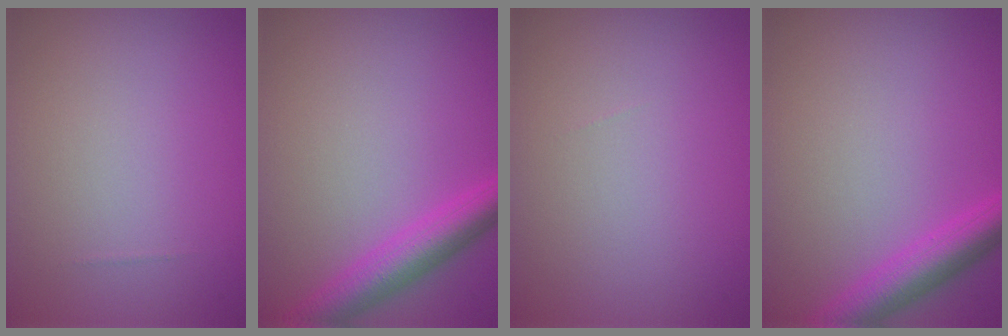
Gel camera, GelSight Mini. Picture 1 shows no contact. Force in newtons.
{"total": 4.1, "press": 4.1, "slide": 0.2}
{"total": 0.0}
{"total": 3.9, "press": 3.9, "slide": 0.2}